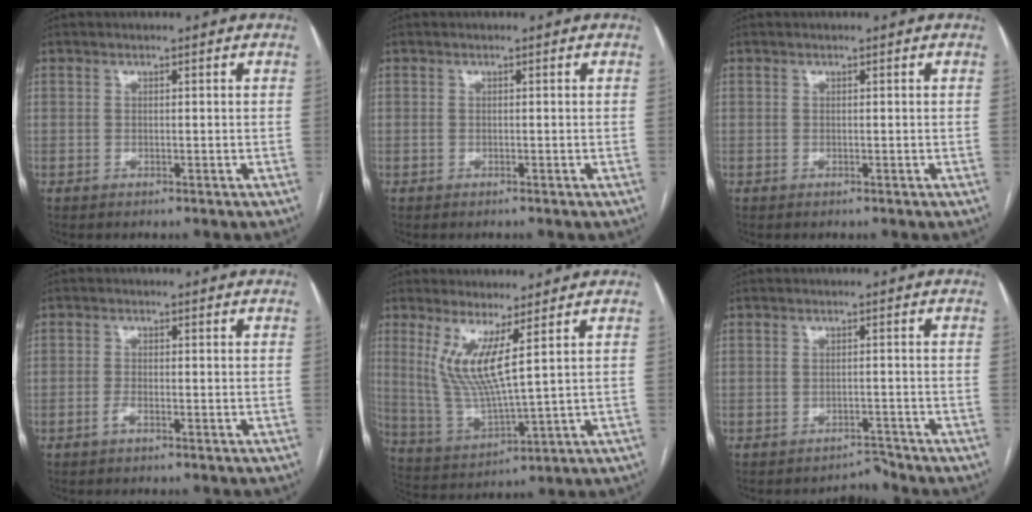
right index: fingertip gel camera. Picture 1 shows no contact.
{"total": 0.0}
{"total": 0.0}
{"total": 1.5, "force": [-0.8, 0.4, 1.2], "torque": [-0.027, -0.001, -0.015]}
{"total": 8.8, "force": [3.6, 0.3, 8.0], "torque": [-0.174, -0.022, 0.079]}
{"total": 1.8, "force": [-1.7, 0.1, -0.5], "torque": [0.013, -0.005, -0.021]}